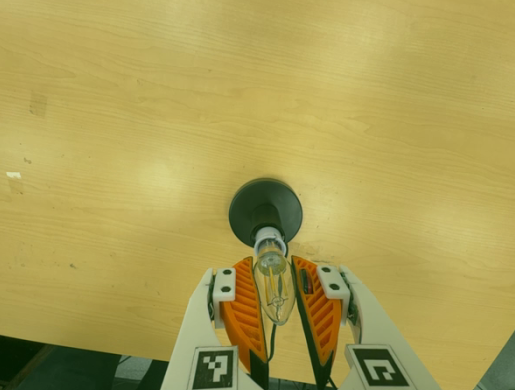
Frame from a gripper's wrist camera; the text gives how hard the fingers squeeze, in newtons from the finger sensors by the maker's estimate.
{"total": 13.2, "left": 14.5, "right": 12.0}